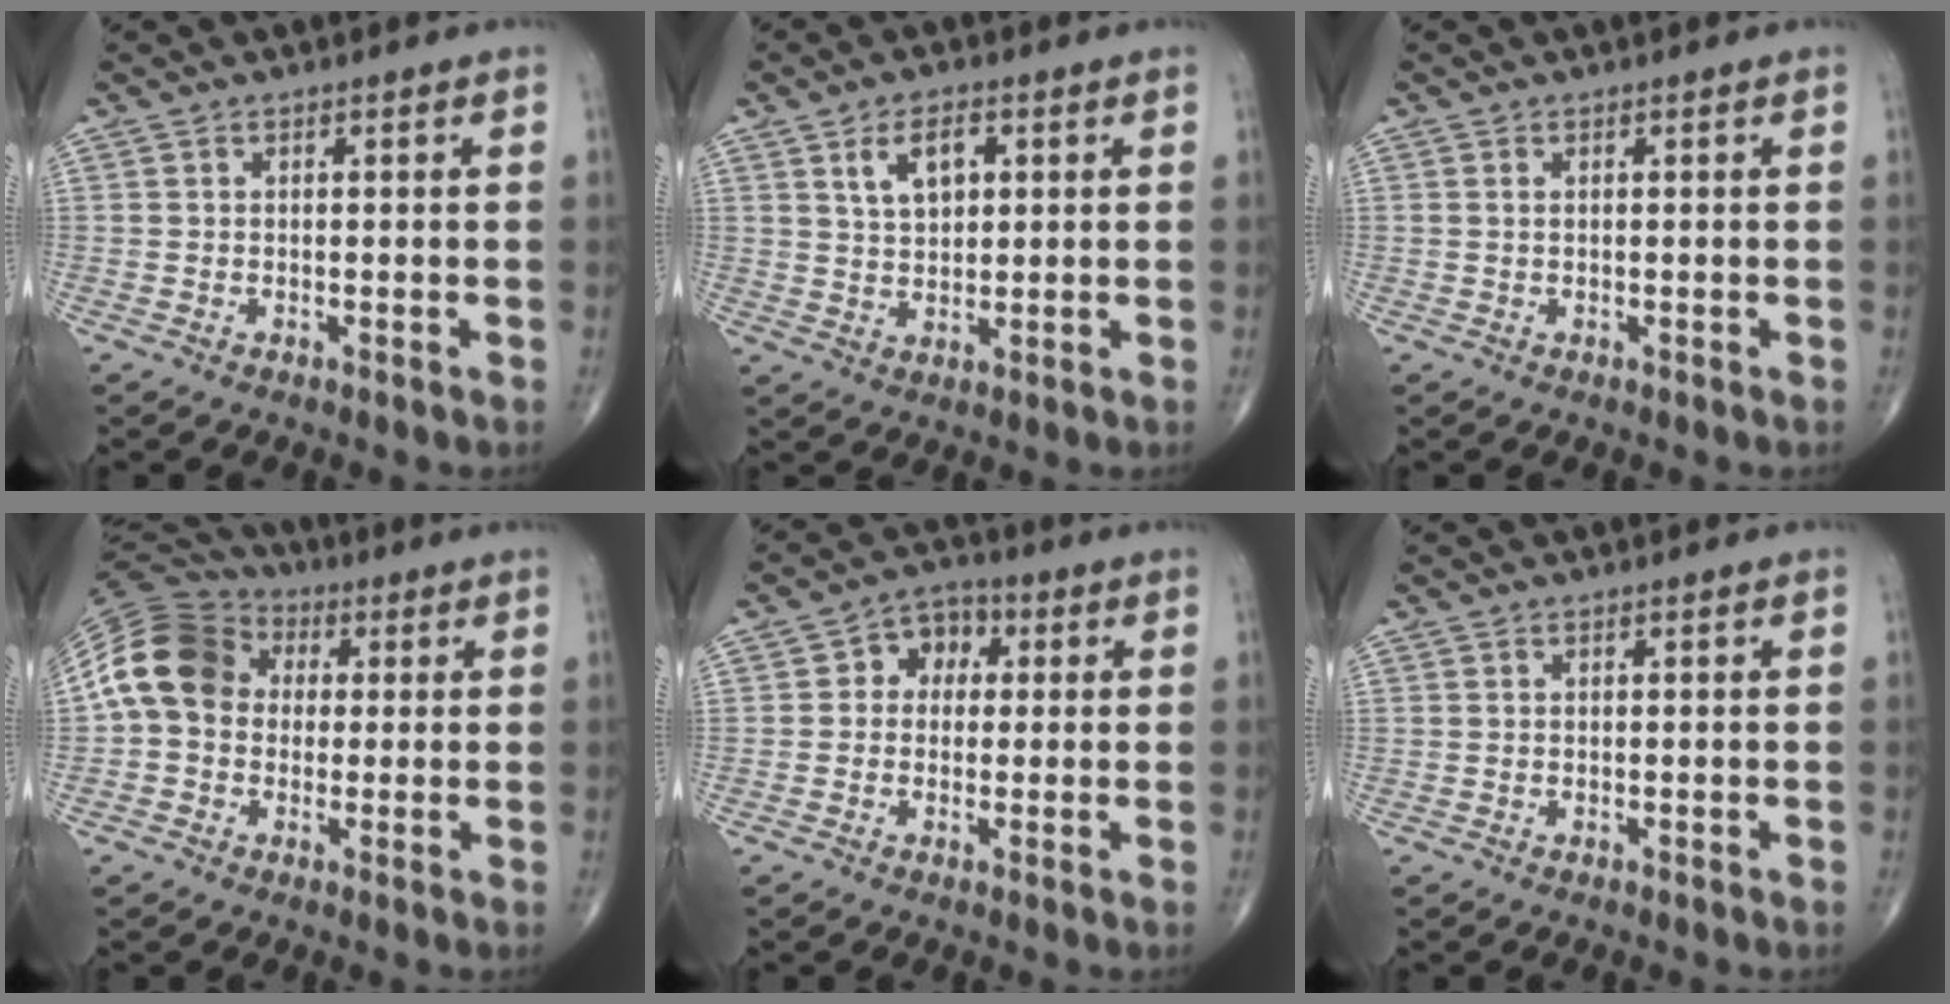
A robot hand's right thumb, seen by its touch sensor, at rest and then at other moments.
{"total": 6.3, "force": [2.4, 3.6, 4.5], "torque": [-0.064, -0.007, 0.046]}
{"total": 0.0}
{"total": 13.6, "force": [1.4, 10.9, 7.9], "torque": [-0.142, 0.035, 0.013]}
{"total": 6.1, "force": [0.9, 4.9, 3.5], "torque": [-0.022, 0.017, 0.004]}
{"total": 0.0}